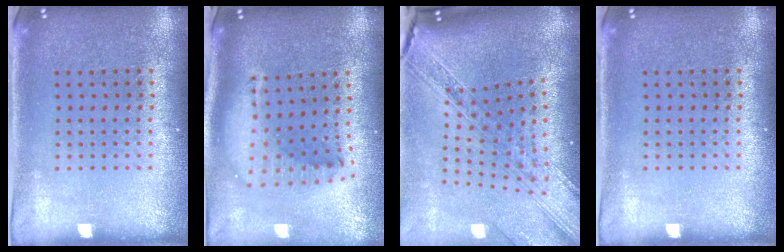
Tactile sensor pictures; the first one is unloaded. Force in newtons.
{"total": 1.9, "press": 1.5, "slide": 1.1}
{"total": 3.5, "press": 2.6, "slide": 2.3}
{"total": 0.0}